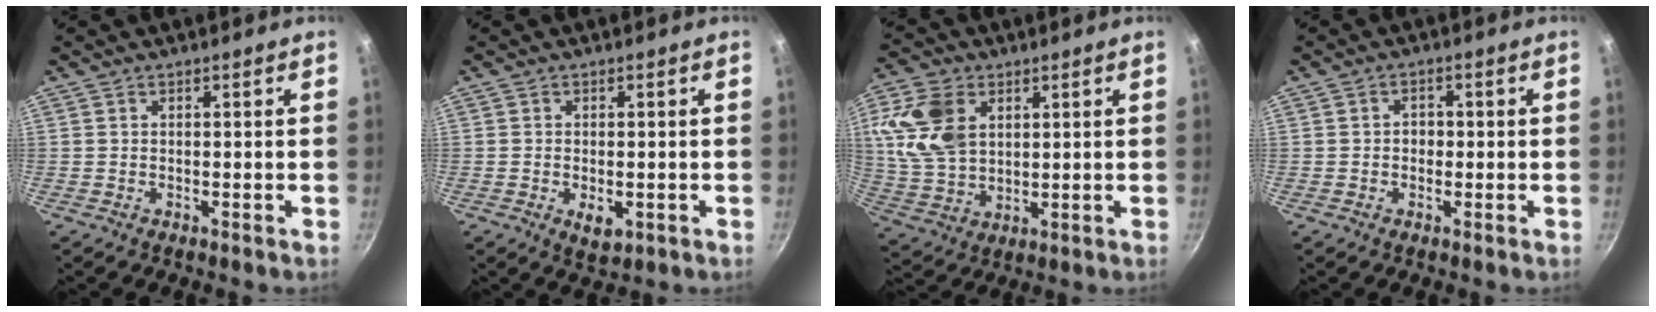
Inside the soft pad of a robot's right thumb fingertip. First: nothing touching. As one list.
[{"total": 3.5, "force": [-0.9, 1.9, 2.8], "torque": [-0.038, -0.005, -0.007]}, {"total": 12.8, "force": [4.0, 8.9, 8.3], "torque": [-0.148, -0.011, 0.086]}, {"total": 2.4, "force": [-0.2, 2.0, 1.3], "torque": [-0.008, 0.005, -0.006]}]